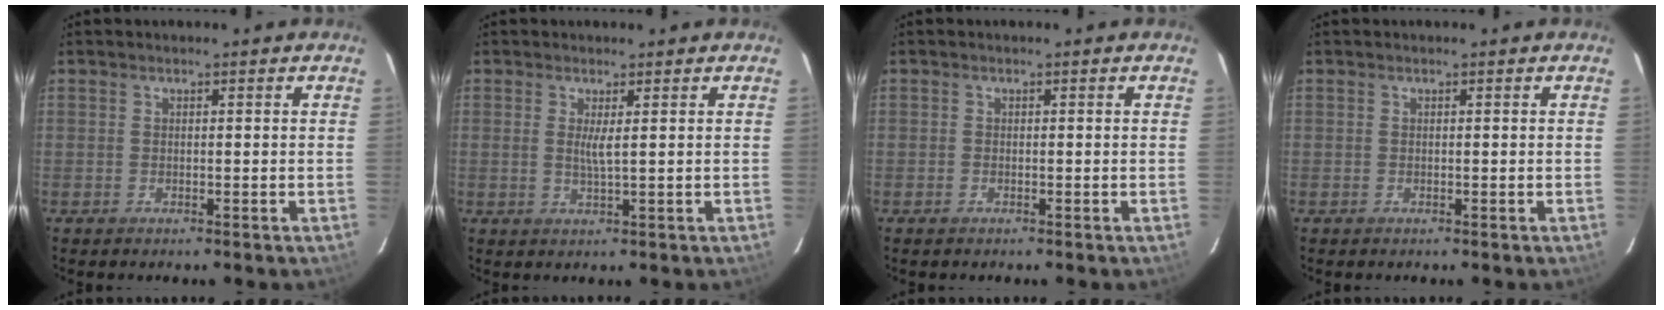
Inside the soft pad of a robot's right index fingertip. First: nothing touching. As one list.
[{"total": 2.3, "force": [0.6, -0.1, 2.2], "torque": [-0.039, -0.004, 0.008]}, {"total": 0.6, "force": [-0.5, 0.3, 0.2], "torque": [-0.003, -0.002, -0.011]}, {"total": 0.0}]